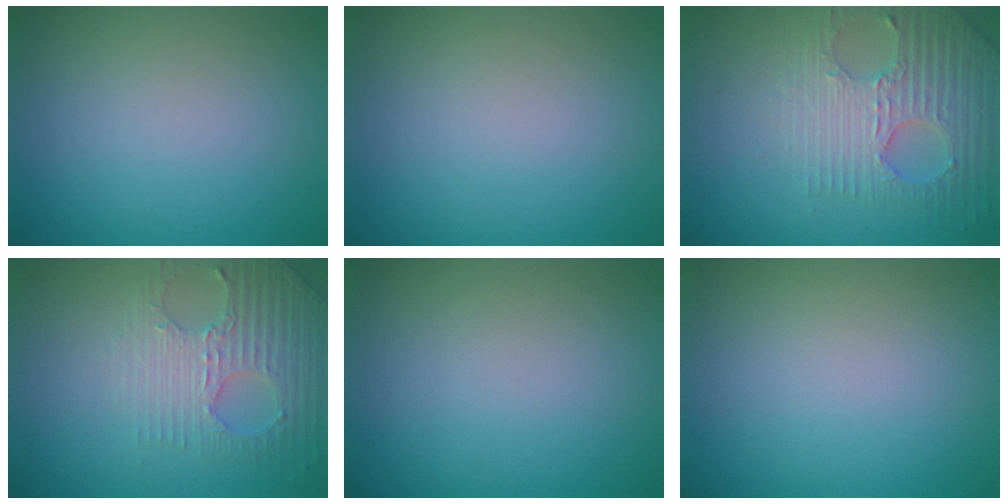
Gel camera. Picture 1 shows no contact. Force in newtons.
{"total": 0.0}
{"total": 3.9, "press": 3.7, "slide": 0.9}
{"total": 3.1, "press": 3.0, "slide": 0.6}
{"total": 0.0}
{"total": 0.0}